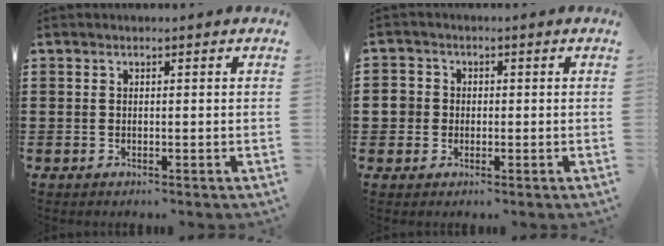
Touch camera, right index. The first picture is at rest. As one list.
[{"total": 2.6, "force": [-0.3, 2.5, 0.7], "torque": [-0.031, 0.005, -0.012]}]